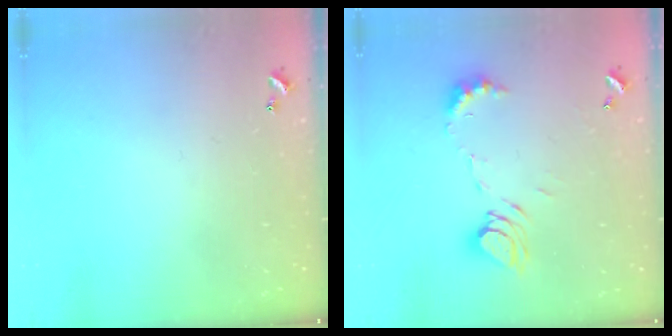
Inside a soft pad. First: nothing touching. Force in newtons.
{"total": 8.6, "press": 8.5, "slide": 1.1}